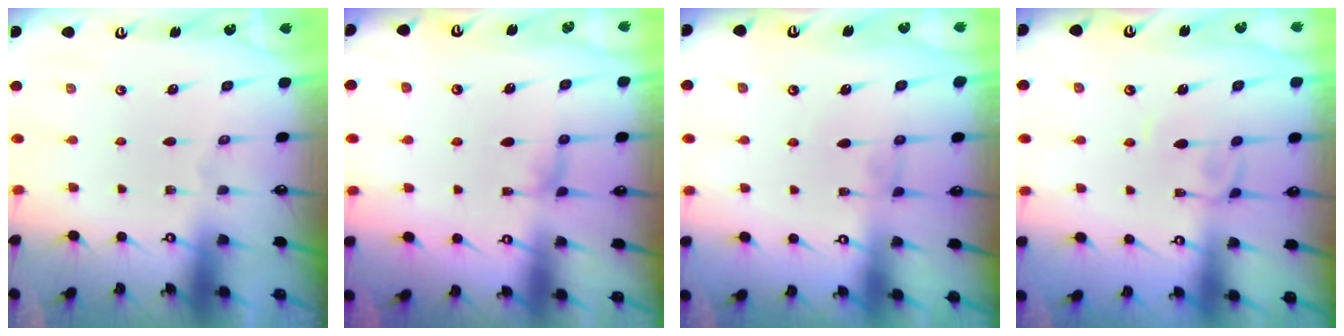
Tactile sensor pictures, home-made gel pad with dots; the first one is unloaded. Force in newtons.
{"total": 1.3, "press": 1.1, "slide": 0.7}
{"total": 1.0, "press": 0.7, "slide": 0.7}
{"total": 1.9, "press": 1.9, "slide": 0.3}